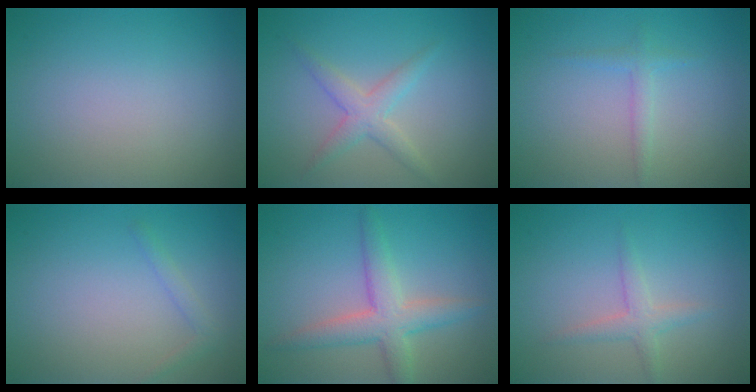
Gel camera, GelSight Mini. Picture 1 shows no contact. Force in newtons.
{"total": 2.4, "press": 2.4, "slide": 0.1}
{"total": 1.3, "press": 1.3, "slide": 0.1}
{"total": 1.1, "press": 1.1, "slide": 0.1}
{"total": 4.1, "press": 4.1, "slide": 0.1}
{"total": 1.9, "press": 1.9, "slide": 0.1}